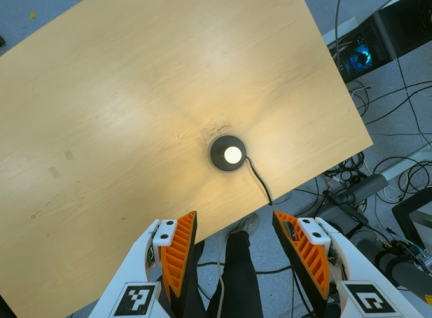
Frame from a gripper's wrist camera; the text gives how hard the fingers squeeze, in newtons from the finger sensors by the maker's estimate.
{"total": 0.0}